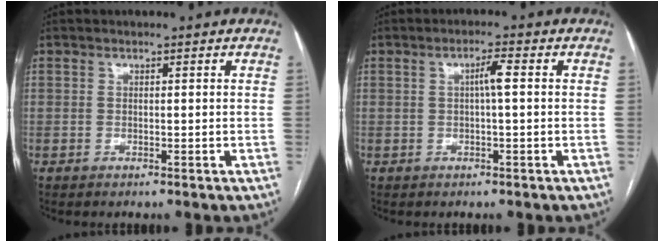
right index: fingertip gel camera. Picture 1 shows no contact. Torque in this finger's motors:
{"motor_torque": [0.26, 0.01, 0.05, 0.06]}